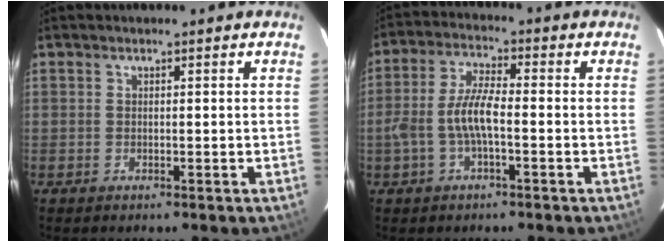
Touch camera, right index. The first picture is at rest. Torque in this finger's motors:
{"motor_torque": [0.22, -0.12, 0.52, 0.11]}